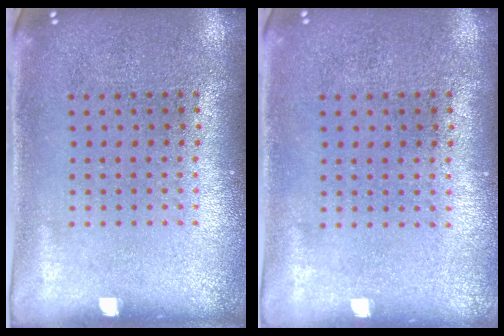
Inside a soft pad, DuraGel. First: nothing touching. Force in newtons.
{"total": 0.0}